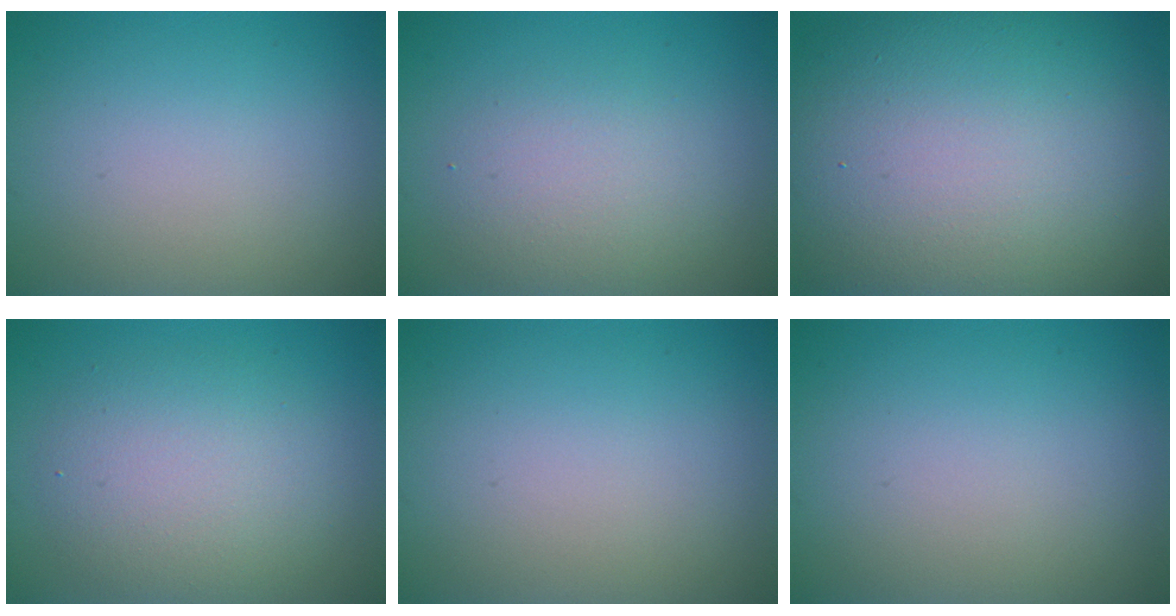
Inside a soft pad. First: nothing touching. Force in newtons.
{"total": 4.0, "press": 4.0, "slide": 0.2}
{"total": 17.1, "press": 17.1, "slide": 1.1}
{"total": 5.8, "press": 5.8, "slide": 0.2}
{"total": 0.0}
{"total": 0.0}